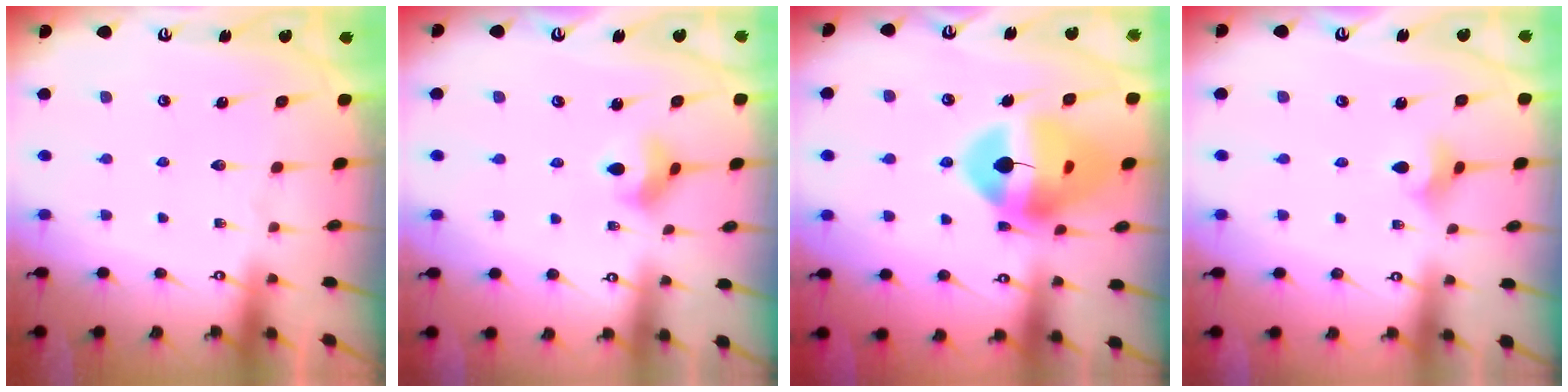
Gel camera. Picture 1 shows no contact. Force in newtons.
{"total": 5.1, "press": 5.1, "slide": 0.7}
{"total": 17.7, "press": 17.6, "slide": 1.8}
{"total": 3.8, "press": 3.7, "slide": 0.7}